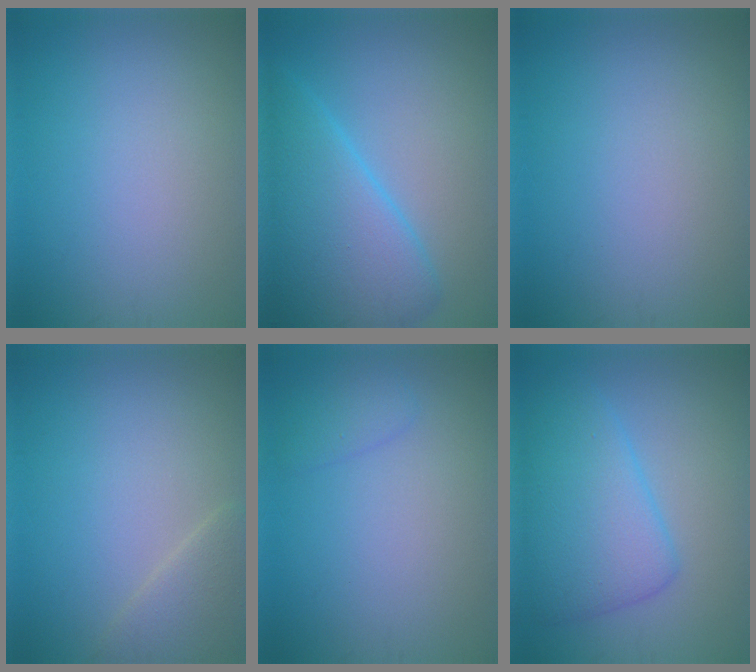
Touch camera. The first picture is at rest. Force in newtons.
{"total": 8.2, "press": 8.2, "slide": 0.3}
{"total": 0.0}
{"total": 2.5, "press": 2.5, "slide": 0.2}
{"total": 1.3, "press": 1.3, "slide": 0.2}
{"total": 6.1, "press": 6.1, "slide": 0.2}